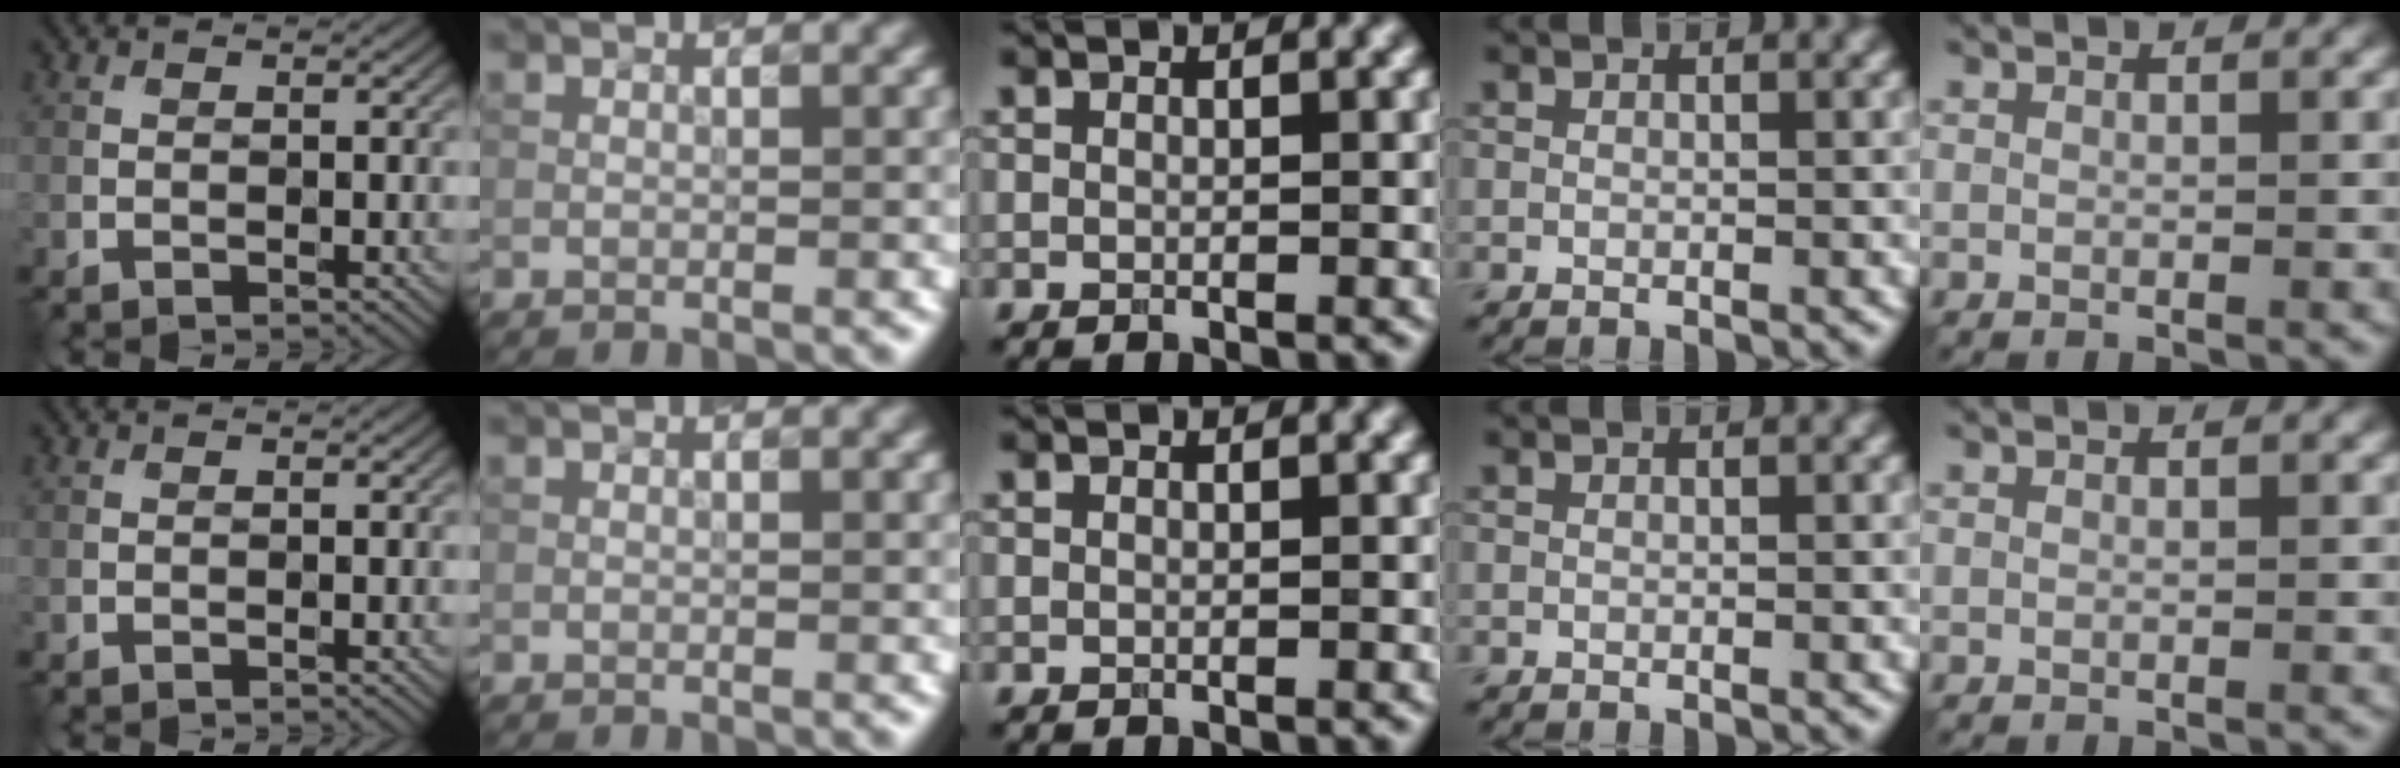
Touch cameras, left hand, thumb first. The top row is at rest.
{}